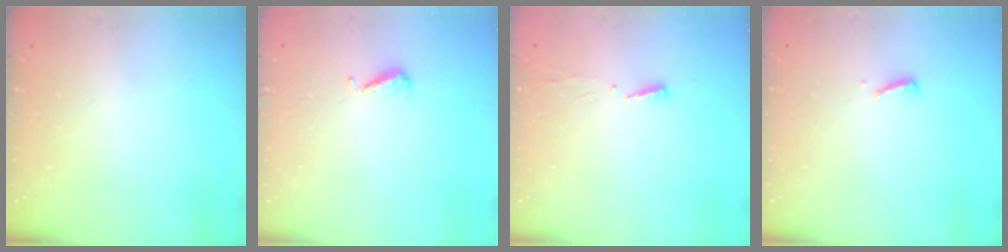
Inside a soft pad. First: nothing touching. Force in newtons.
{"total": 4.8, "press": 4.7, "slide": 0.9}
{"total": 4.1, "press": 4.0, "slide": 1.0}
{"total": 7.1, "press": 7.0, "slide": 0.8}